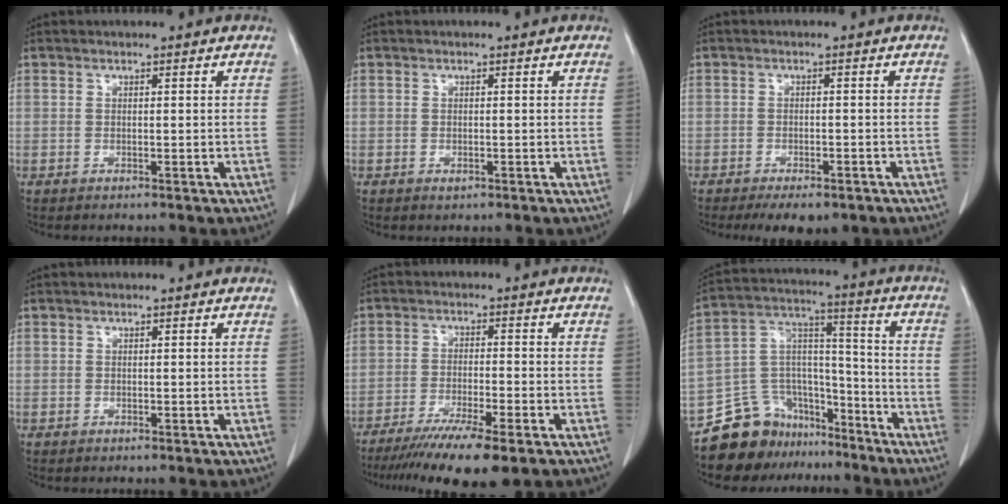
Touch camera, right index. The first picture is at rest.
{"total": 0.6, "force": [-0.3, 0.4, 0.3], "torque": [-0.006, 0.000, -0.002]}
{"total": 5.8, "force": [-4.3, 2.3, 3.1], "torque": [-0.037, -0.006, -0.059]}
{"total": 0.0}
{"total": 11.0, "force": [-8.0, 0.5, 7.6], "torque": [-0.119, -0.028, -0.129]}
{"total": 13.8, "force": [-11.5, 7.3, 2.5], "torque": [-0.044, 0.075, -0.199]}